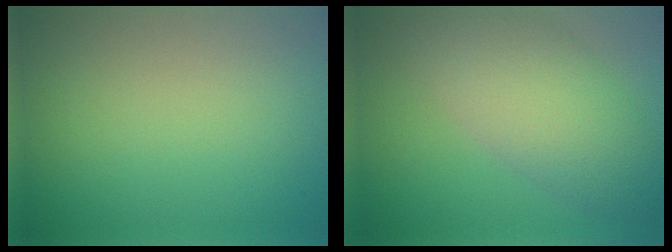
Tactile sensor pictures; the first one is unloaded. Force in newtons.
{"total": 7.2, "press": 7.2, "slide": 0.4}